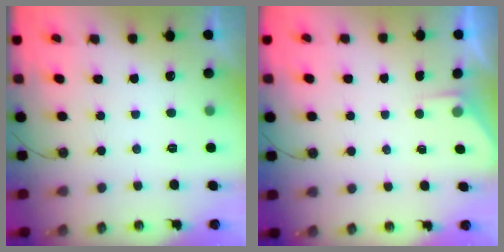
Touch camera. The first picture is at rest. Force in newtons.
{"total": 1.4, "press": 1.3, "slide": 0.2}